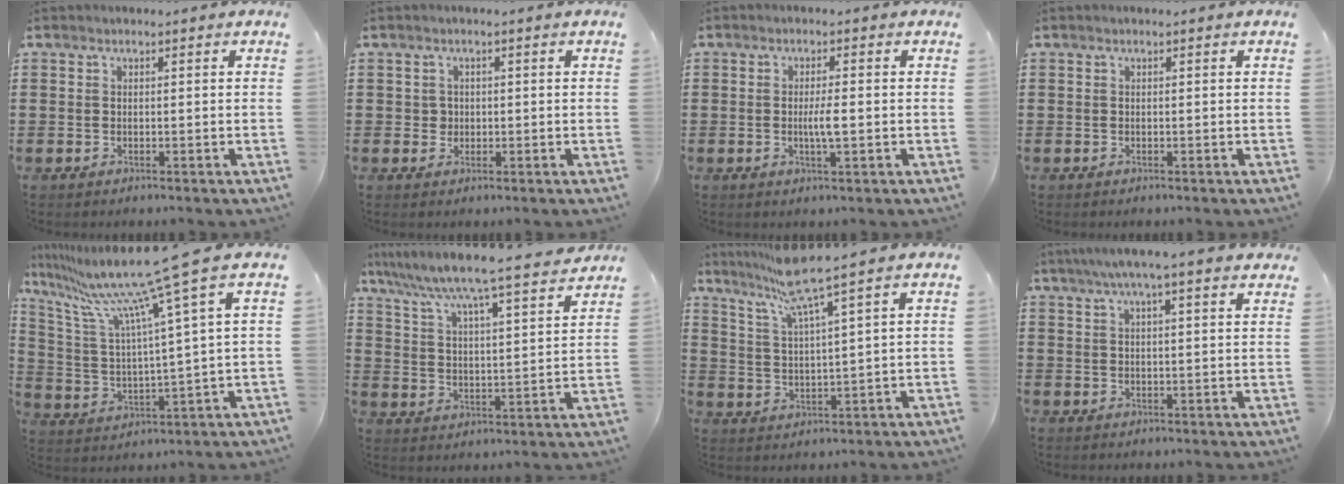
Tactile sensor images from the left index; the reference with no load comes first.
{"total": 1.6, "force": [0.2, 1.5, 0.3], "torque": [-0.013, 0.009, 0.001]}
{"total": 3.0, "force": [-0.3, 0.4, 3.0], "torque": [-0.054, -0.002, -0.007]}
{"total": 0.0}
{"total": 12.9, "force": [9.5, -0.5, 8.8], "torque": [-0.208, -0.051, 0.150]}
{"total": 6.2, "force": [5.8, -0.8, 2.2], "torque": [-0.071, -0.048, 0.090]}
{"total": 7.7, "force": [5.9, -0.5, 5.0], "torque": [-0.117, -0.021, 0.100]}
{"total": 5.3, "force": [4.0, 0.3, 3.5], "torque": [-0.079, -0.003, 0.070]}